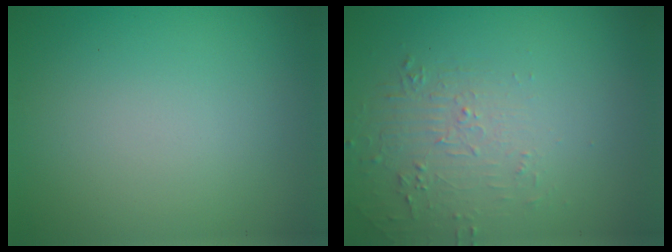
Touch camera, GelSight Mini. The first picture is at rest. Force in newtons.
{"total": 1.9, "press": 0.8, "slide": 1.7}